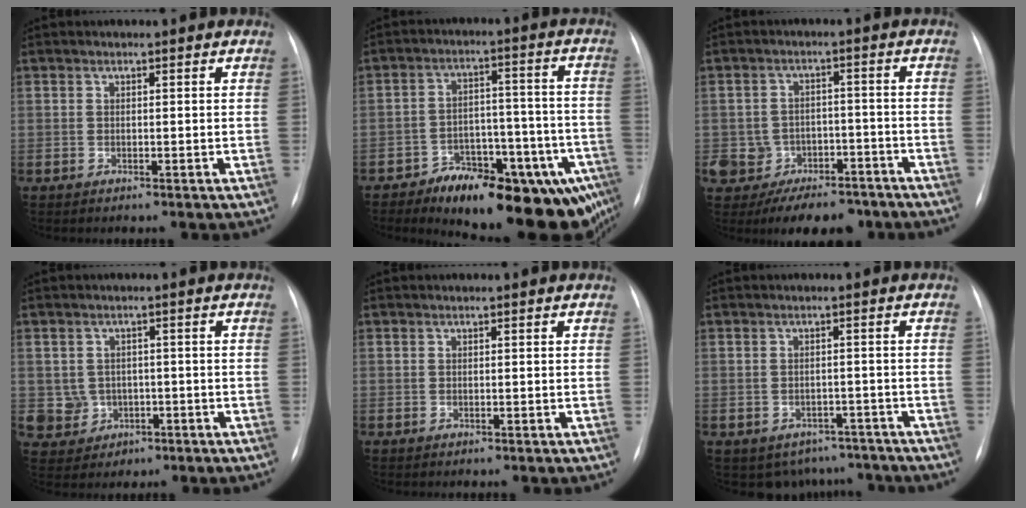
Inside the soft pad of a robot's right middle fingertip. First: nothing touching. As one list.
[{"total": 18.9, "force": [-12.5, 7.0, 12.2], "torque": [-0.091, 0.040, -0.172]}, {"total": 10.8, "force": [-7.5, 7.1, 3.1], "torque": [-0.034, 0.035, -0.107]}, {"total": 4.7, "force": [-0.8, 4.6, 0.5], "torque": [-0.003, 0.008, -0.003]}, {"total": 0.0}, {"total": 7.1, "force": [-5.6, 4.3, 0.4], "torque": [0.009, 0.020, -0.065]}]